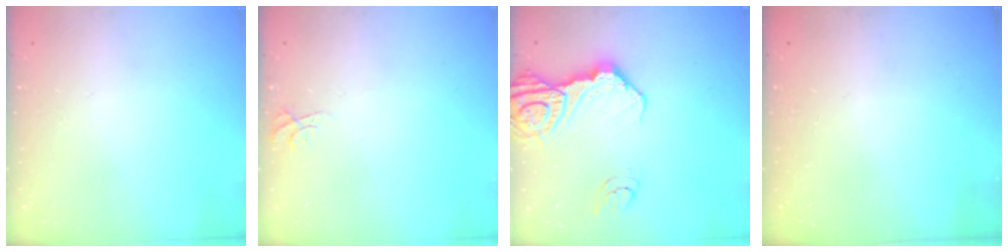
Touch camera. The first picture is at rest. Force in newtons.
{"total": 5.6, "press": 5.6, "slide": 0.4}
{"total": 16.5, "press": 16.4, "slide": 1.7}
{"total": 0.0}